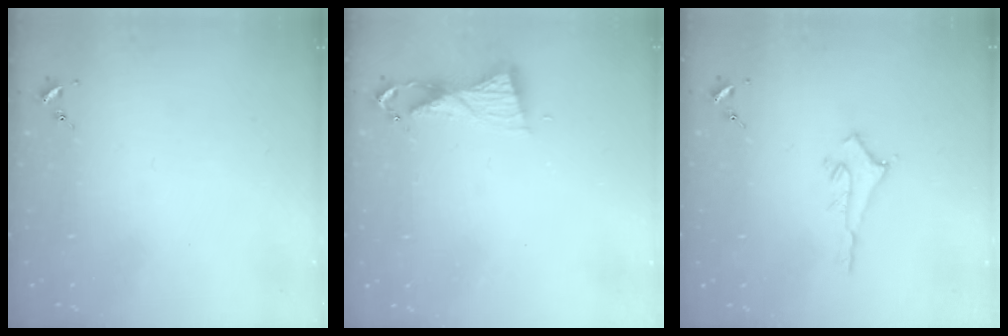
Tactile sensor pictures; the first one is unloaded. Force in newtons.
{"total": 6.2, "press": 6.1, "slide": 0.6}
{"total": 2.9, "press": 2.8, "slide": 0.4}